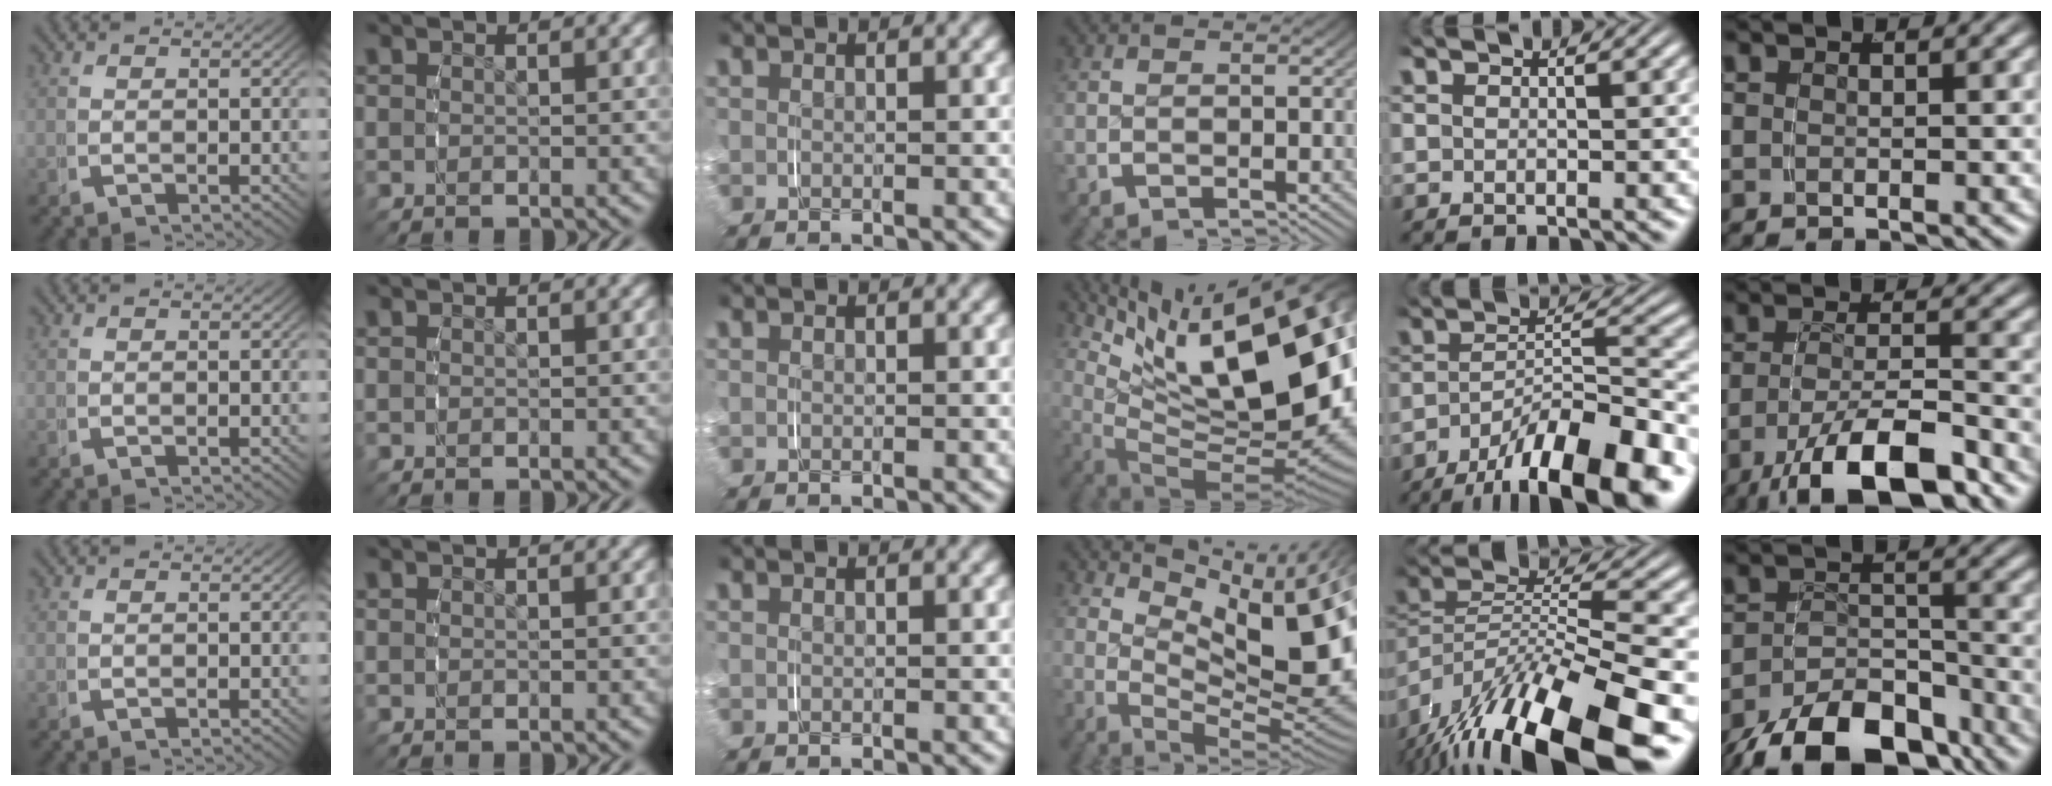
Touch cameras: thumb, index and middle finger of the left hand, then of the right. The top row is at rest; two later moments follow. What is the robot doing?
{"motion": "grasp_and_lifting", "object": "plastic wrap"}